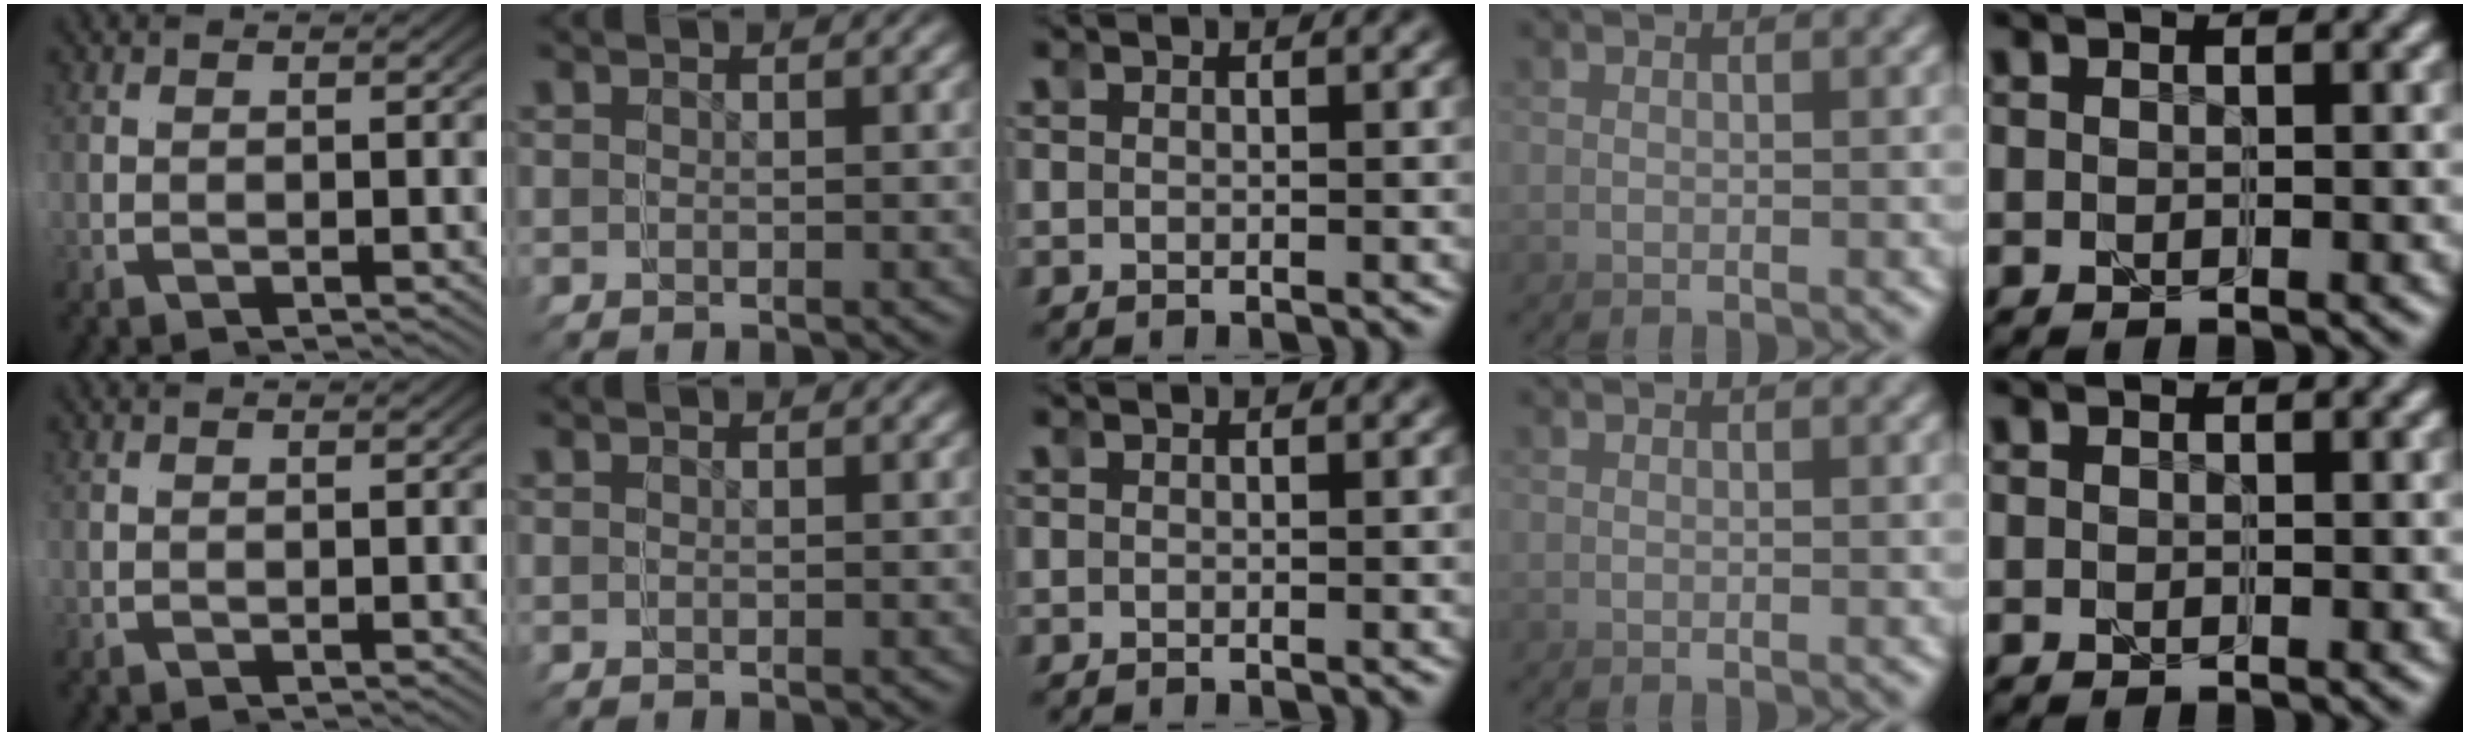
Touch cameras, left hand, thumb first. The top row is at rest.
{}